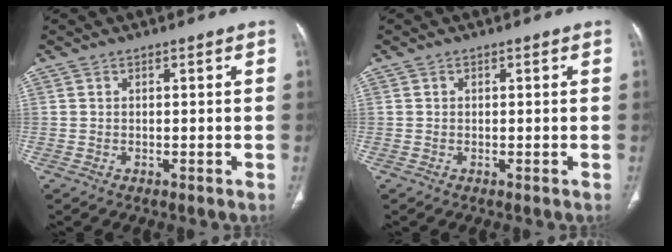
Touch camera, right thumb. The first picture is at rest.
{"total": 0.0}